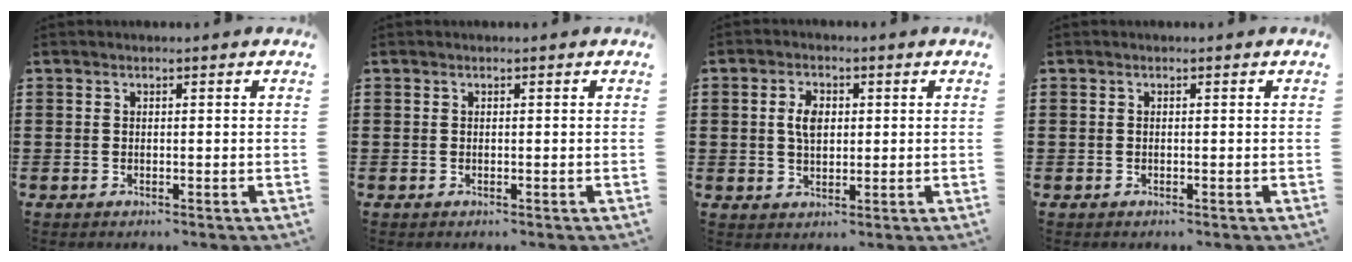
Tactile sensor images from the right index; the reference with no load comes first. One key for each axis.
{"total": 0.0}
{"total": 4.0, "fx": 0.6, "fy": 2.4, "fz": 3.1, "tx": -0.067, "ty": 0.012, "tz": 0.008}
{"total": 0.0}